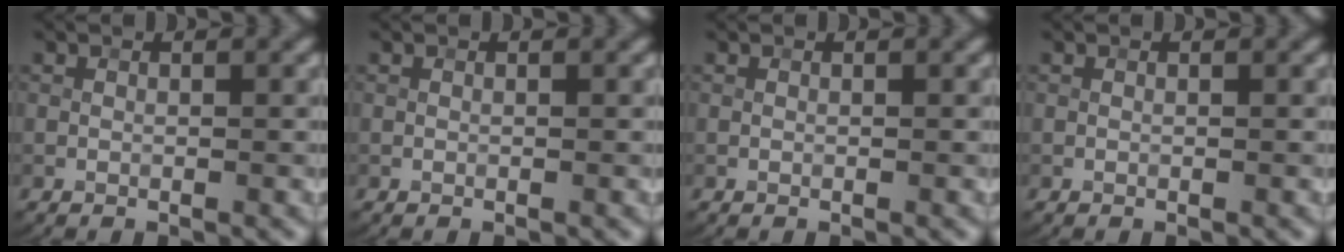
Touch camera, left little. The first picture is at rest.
{"total": 0.0}
{"total": 0.0}
{"total": 0.0}